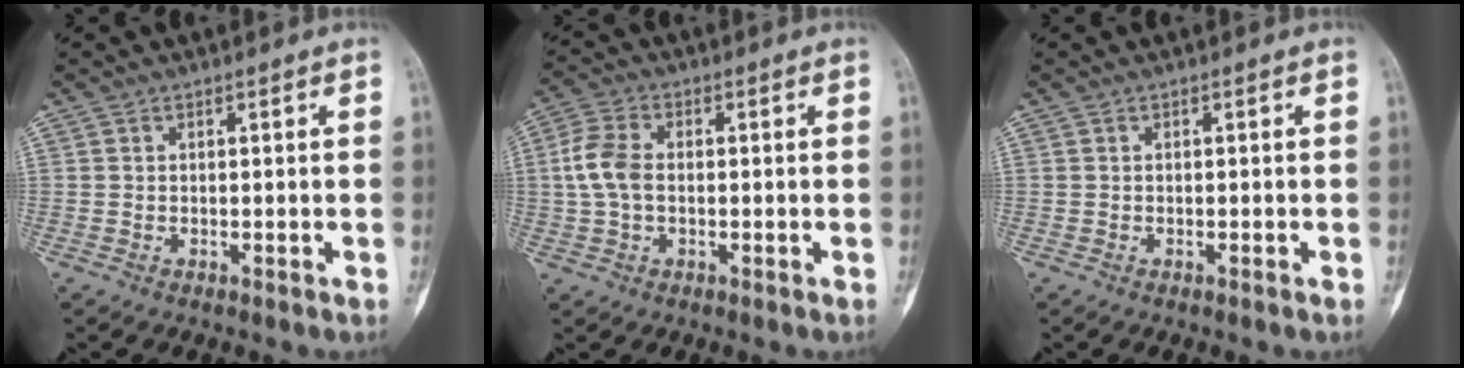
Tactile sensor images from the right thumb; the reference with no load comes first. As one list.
[{"total": 6.8, "force": [0.1, 4.4, 5.2], "torque": [-0.117, 0.015, -0.004]}, {"total": 0.0}]